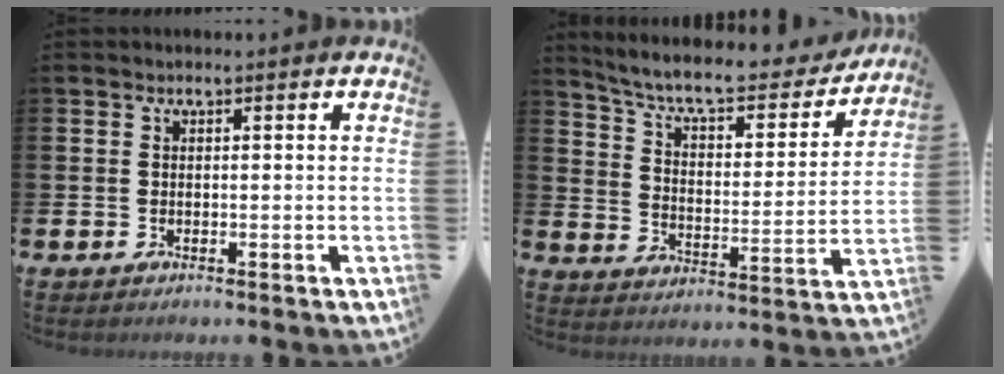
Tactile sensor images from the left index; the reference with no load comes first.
{"total": 8.4, "force": [7.3, 1.9, 3.5], "torque": [-0.085, -0.051, 0.118]}